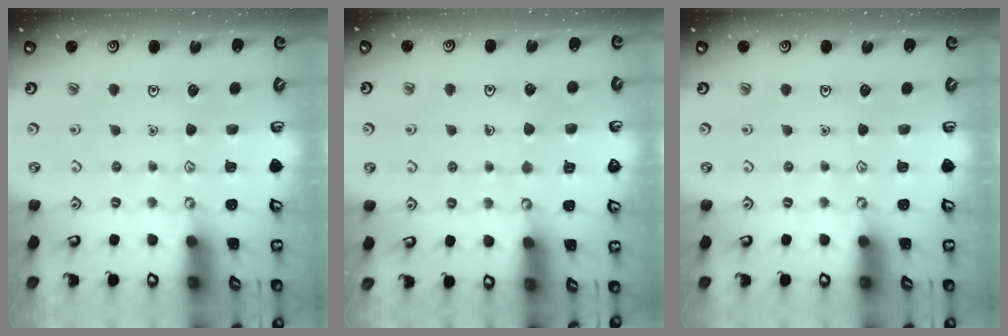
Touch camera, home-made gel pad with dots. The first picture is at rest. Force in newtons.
{"total": 4.6, "press": 4.6, "slide": 0.4}
{"total": 0.0}